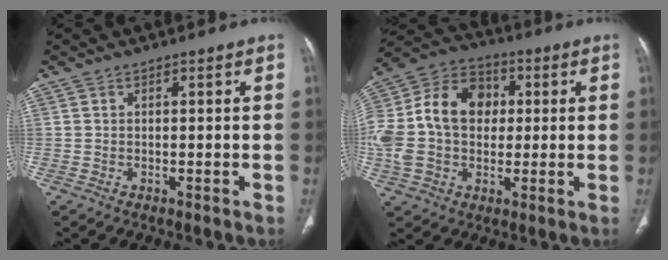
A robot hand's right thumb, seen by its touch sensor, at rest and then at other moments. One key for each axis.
{"total": 20.1, "fx": 1.3, "fy": 14.8, "fz": 13.5, "tx": -0.275, "ty": 0.037, "tz": 0.021}